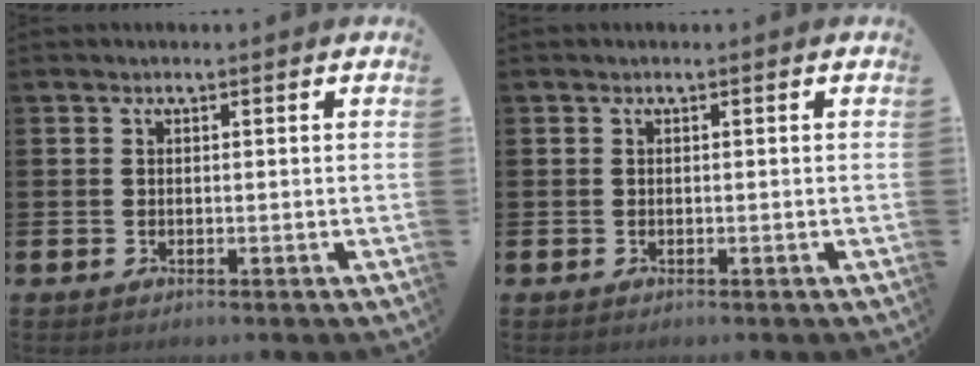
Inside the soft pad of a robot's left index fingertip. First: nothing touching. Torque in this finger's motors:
{"motor_torque": [0.00, 0.00, 0.00, 0.00]}